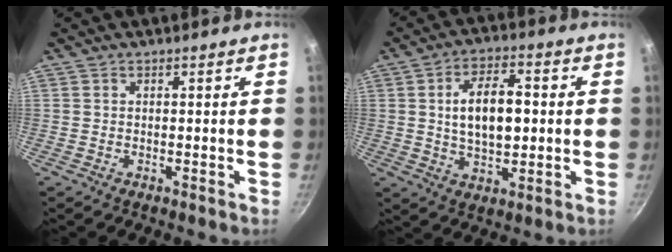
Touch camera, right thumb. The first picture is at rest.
{"total": 11.2, "force": [1.0, 6.0, 9.4], "torque": [-0.140, 0.005, 0.019]}